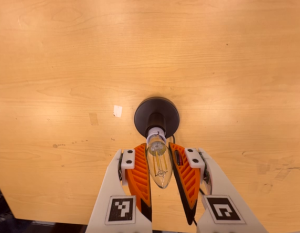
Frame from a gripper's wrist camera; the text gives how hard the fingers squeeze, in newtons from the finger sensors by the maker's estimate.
{"total": 10.5, "left": 10.6, "right": 10.5}